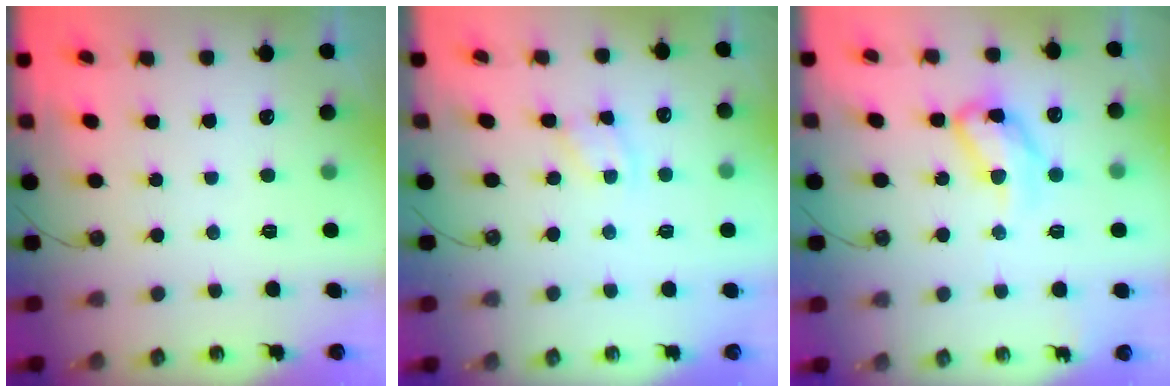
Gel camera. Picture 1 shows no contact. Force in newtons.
{"total": 1.9, "press": 1.9, "slide": 0.3}
{"total": 12.8, "press": 12.8, "slide": 0.9}